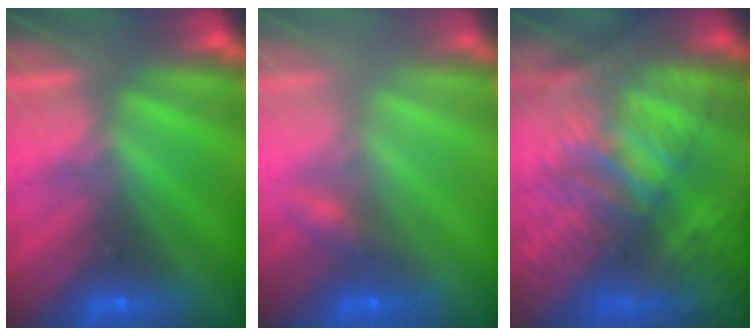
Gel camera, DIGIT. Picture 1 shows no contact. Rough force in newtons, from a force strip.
{"total": 2.4}
{"total": 6.5}